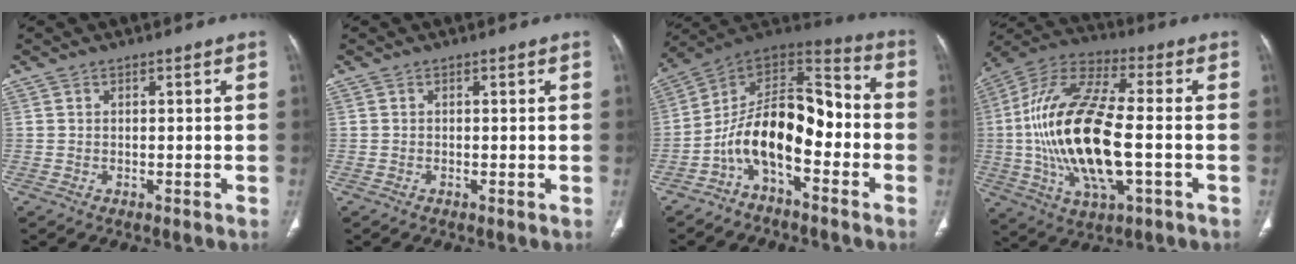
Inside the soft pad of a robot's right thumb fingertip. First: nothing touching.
{"total": 0.0}
{"total": 15.5, "force": [-5.1, 7.9, 12.3], "torque": [-0.185, 0.093, -0.095]}
{"total": 22.9, "force": [-2.4, 8.9, 21.0], "torque": [-0.432, 0.017, -0.042]}